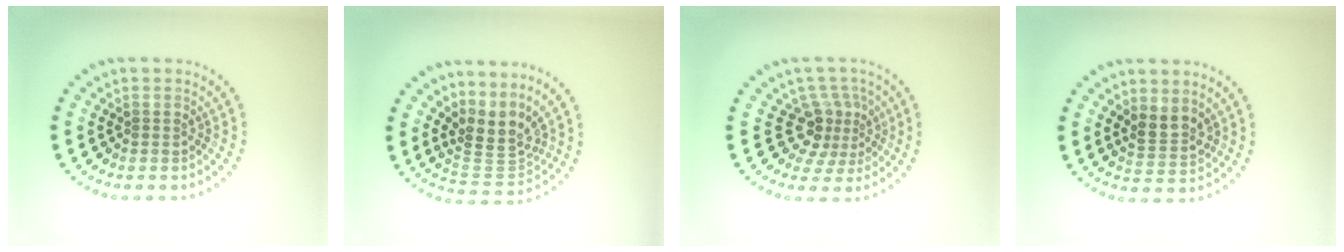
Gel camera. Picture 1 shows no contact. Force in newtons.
{"total": 3.5, "press": 2.4, "slide": 2.5}
{"total": 3.5, "press": 2.4, "slide": 2.5}
{"total": 2.5, "press": 2.2, "slide": 1.1}